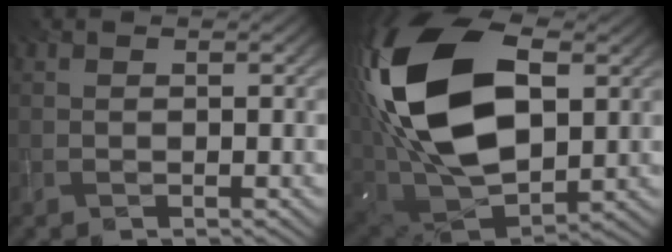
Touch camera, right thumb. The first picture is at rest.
{"total": 21.4, "force": [4.8, 12.8, 16.5], "torque": [-0.366, 0.018, 0.082]}